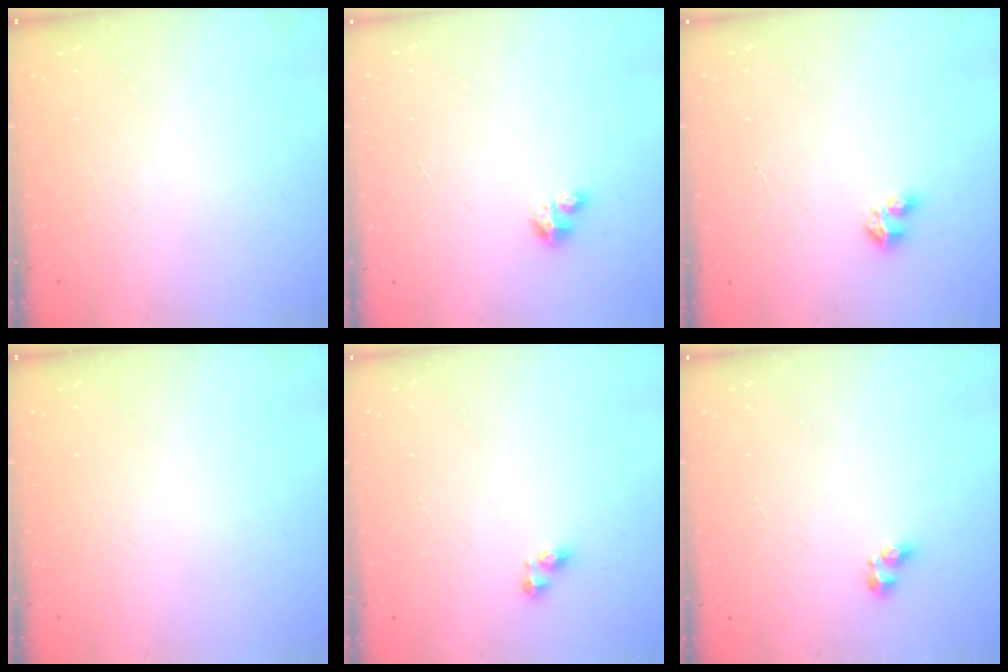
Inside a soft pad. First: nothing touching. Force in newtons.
{"total": 2.8, "press": 2.8, "slide": 0.2}
{"total": 2.7, "press": 2.7, "slide": 0.3}
{"total": 0.0}
{"total": 3.3, "press": 3.3, "slide": 0.4}
{"total": 3.5, "press": 3.3, "slide": 1.2}